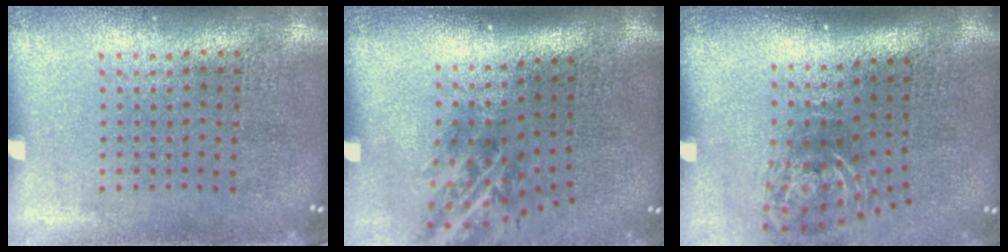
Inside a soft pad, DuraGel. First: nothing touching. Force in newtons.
{"total": 1.9, "press": 1.3, "slide": 1.5}
{"total": 1.8, "press": 1.2, "slide": 1.3}